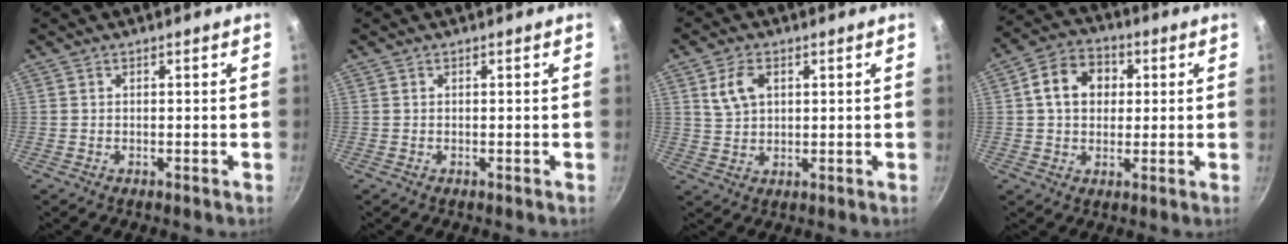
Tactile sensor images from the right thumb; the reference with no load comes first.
{"total": 0.0}
{"total": 5.9, "force": [2.0, 3.8, 4.1], "torque": [-0.068, 0.000, 0.039]}
{"total": 10.0, "force": [1.9, 7.9, 5.8], "torque": [-0.071, 0.016, 0.016]}